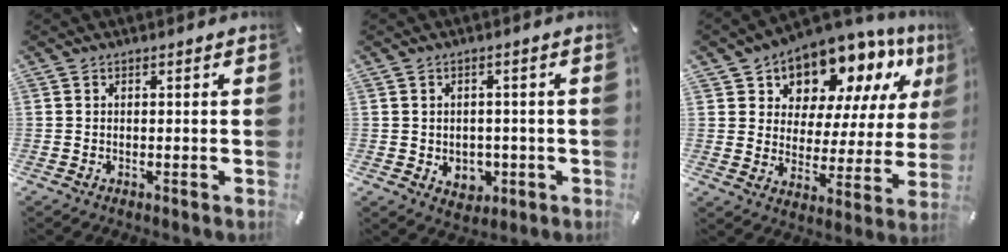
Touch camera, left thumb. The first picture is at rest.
{"total": 4.4, "force": [-0.5, 4.0, 1.7], "torque": [-0.009, 0.000, -0.011]}
{"total": 11.4, "force": [9.3, 6.2, 2.4], "torque": [-0.045, -0.091, 0.162]}